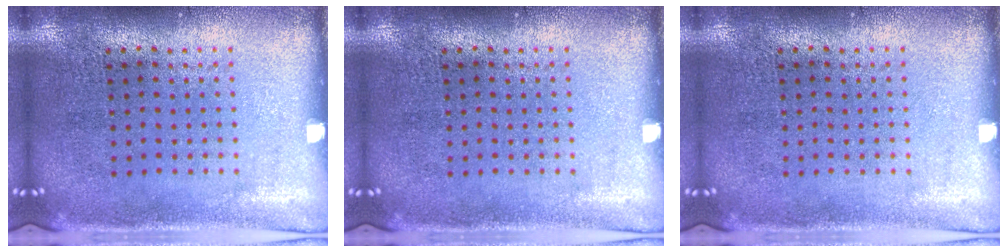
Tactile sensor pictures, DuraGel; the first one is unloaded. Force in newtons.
{"total": 0.0}
{"total": 0.0}